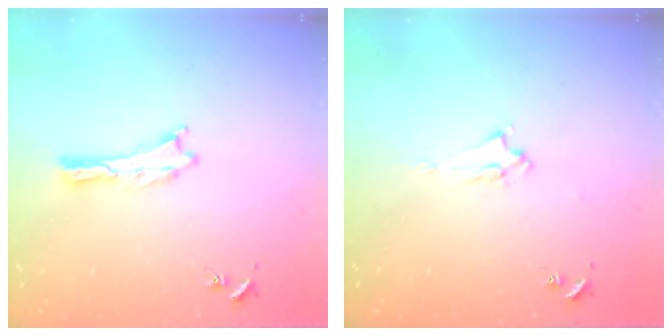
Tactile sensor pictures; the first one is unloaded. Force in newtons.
{"total": 1.9, "press": 1.9, "slide": 0.3}